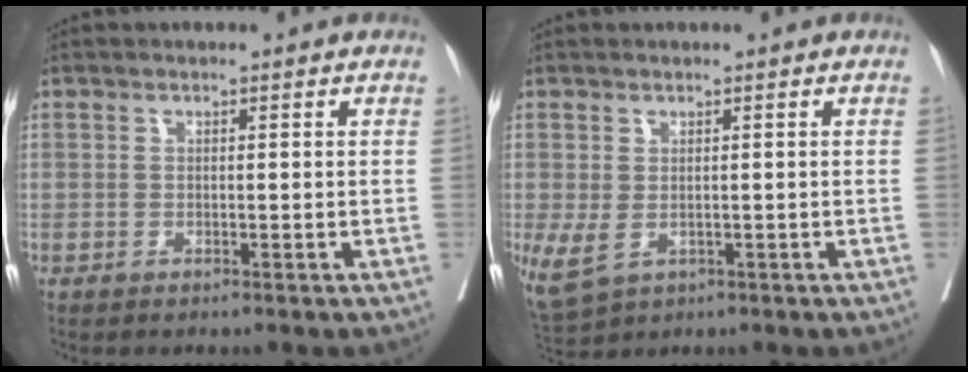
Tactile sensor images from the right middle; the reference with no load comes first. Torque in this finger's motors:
{"motor_torque": [0.13, -0.09, 0.57, 0.16]}